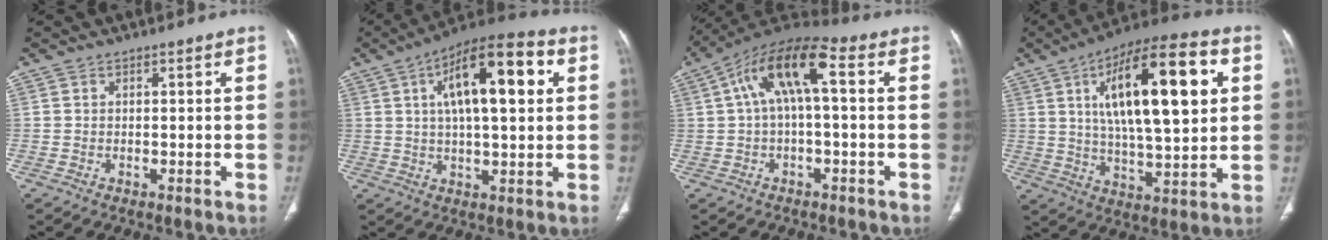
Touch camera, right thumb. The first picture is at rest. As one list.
[{"total": 17.3, "force": [4.8, 6.4, 15.4], "torque": [-0.226, 0.014, 0.066]}, {"total": 12.1, "force": [1.9, 4.6, 11.0], "torque": [-0.207, 0.047, 0.026]}, {"total": 23.4, "force": [6.2, 8.2, 21.0], "torque": [-0.321, -0.002, 0.095]}]